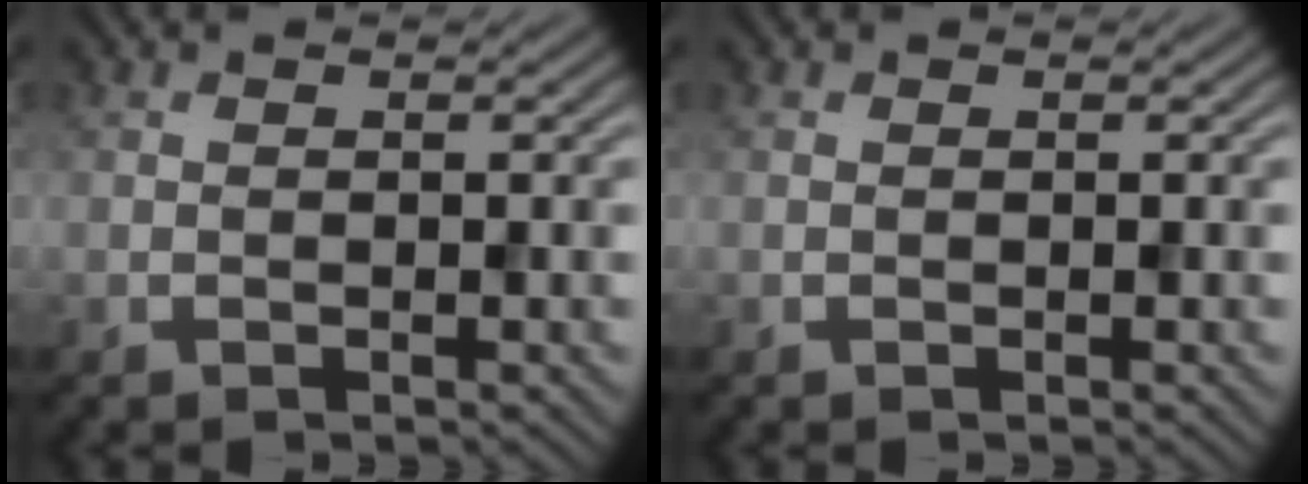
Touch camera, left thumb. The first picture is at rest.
{"total": 0.0}